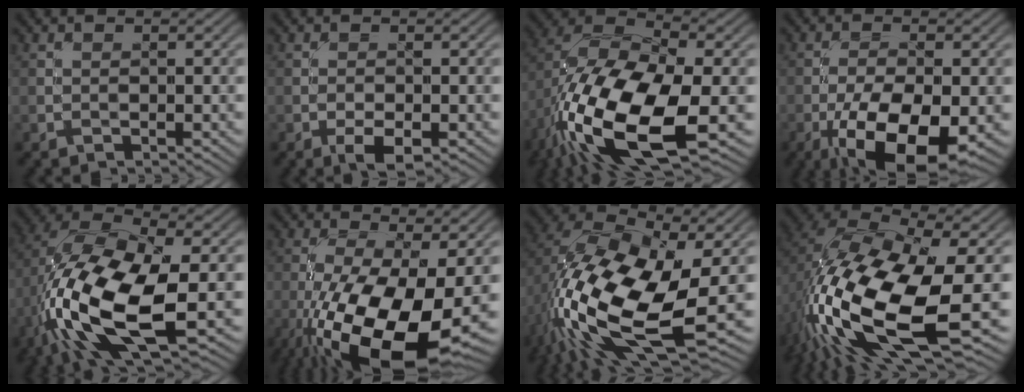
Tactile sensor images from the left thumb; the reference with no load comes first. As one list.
[{"total": 3.0, "force": [-1.5, 1.2, 2.4], "torque": [-0.038, -0.001, -0.025]}, {"total": 17.2, "force": [-6.3, 8.3, 13.7], "torque": [-0.296, -0.035, -0.113]}, {"total": 12.4, "force": [-5.5, 5.0, 9.9], "torque": [-0.175, -0.018, -0.093]}, {"total": 15.8, "force": [-4.3, 7.0, 13.5], "torque": [-0.306, -0.024, -0.079]}, {"total": 17.7, "force": [-6.8, 6.5, 15.0], "torque": [-0.303, -0.038, -0.108]}, {"total": 17.4, "force": [-3.4, 9.2, 14.3], "torque": [-0.309, -0.018, -0.066]}, {"total": 18.1, "force": [-5.3, 8.3, 15.3], "torque": [-0.336, -0.032, -0.087]}]